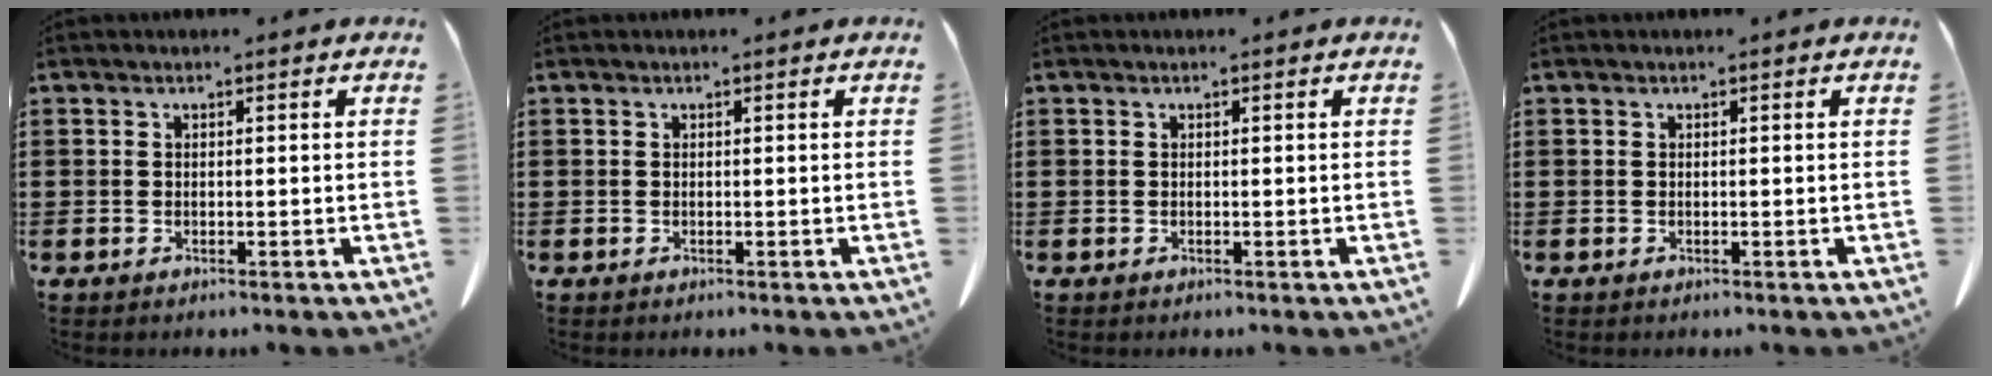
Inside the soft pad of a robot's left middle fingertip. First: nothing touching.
{"total": 0.0}
{"total": 0.0}
{"total": 0.0}